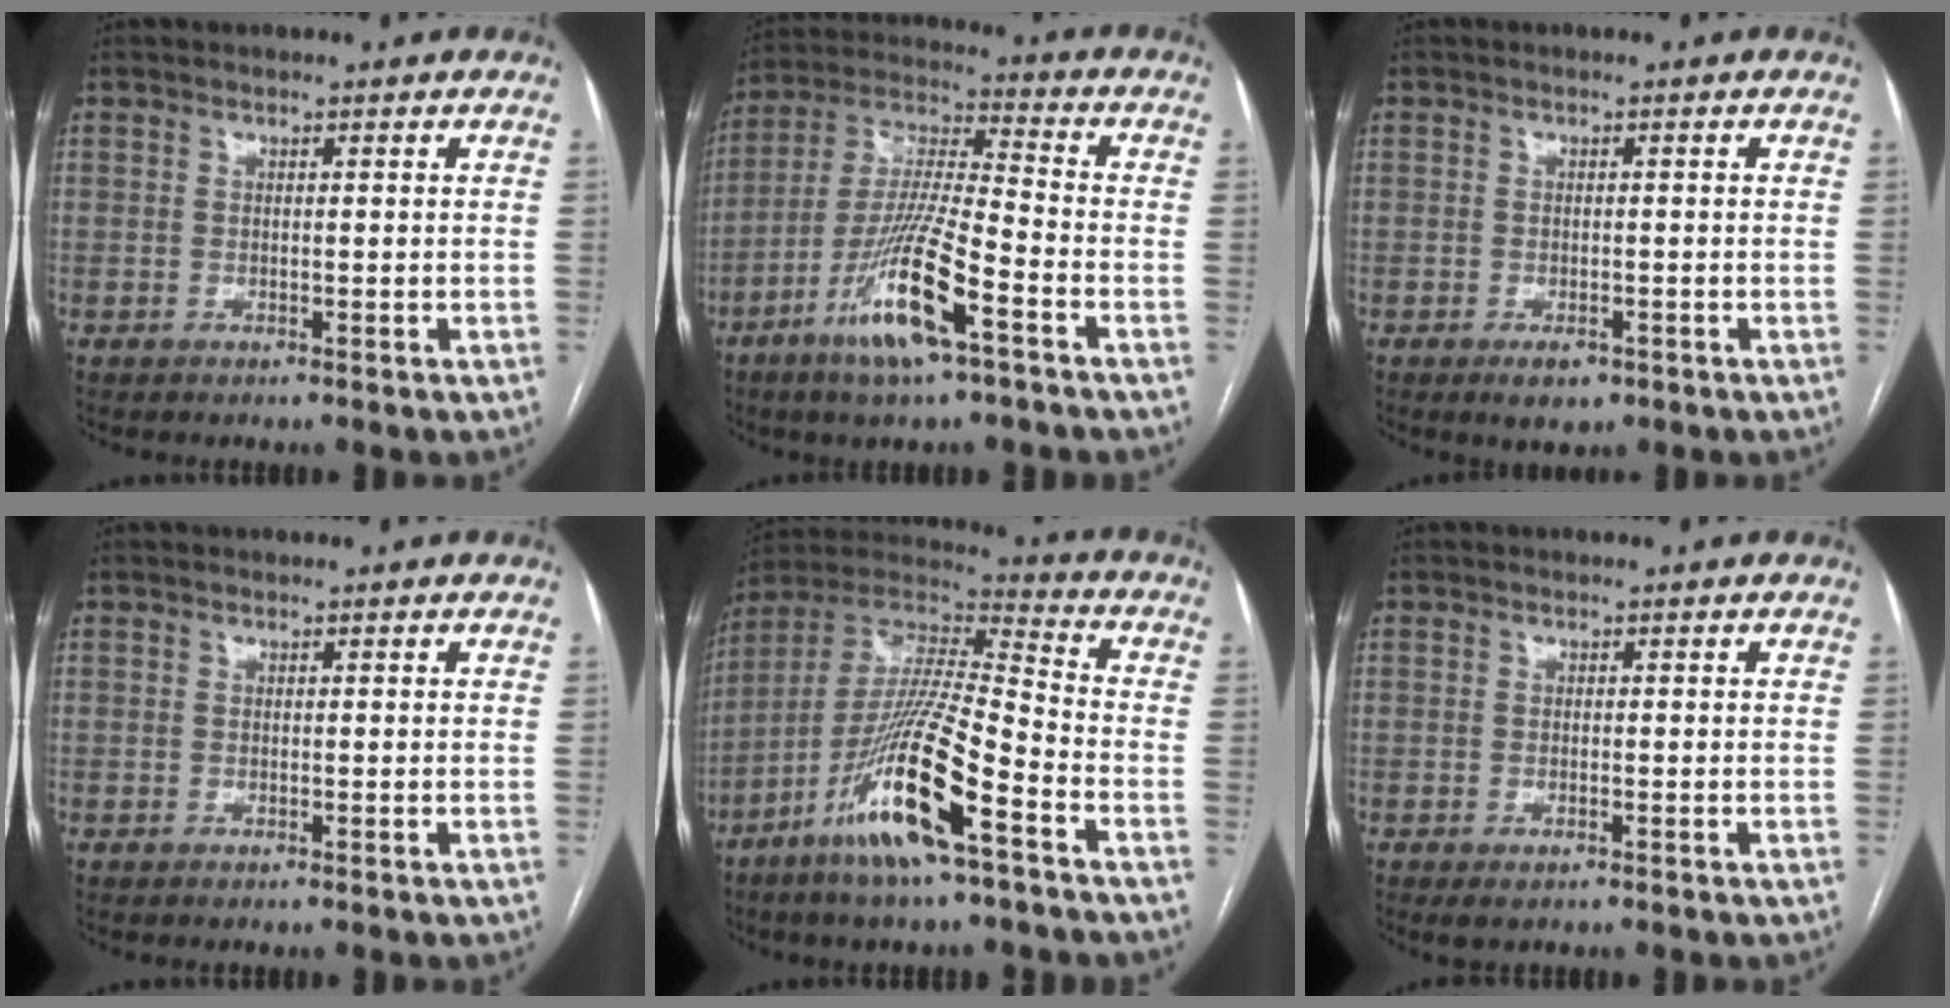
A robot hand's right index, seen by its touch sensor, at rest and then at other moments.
{"total": 13.9, "force": [-6.8, 1.3, 12.0], "torque": [-0.246, -0.015, -0.126]}
{"total": 3.1, "force": [-1.8, 1.6, 2.0], "torque": [-0.032, -0.002, -0.019]}
{"total": 0.0}
{"total": 17.7, "force": [-8.6, 1.2, 15.4], "torque": [-0.319, -0.025, -0.163]}
{"total": 1.8, "force": [-0.9, 0.7, 1.3], "torque": [-0.025, -0.003, -0.006]}